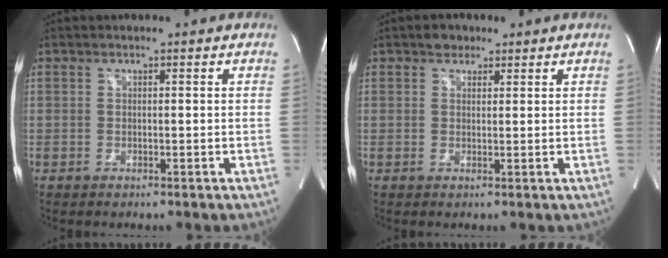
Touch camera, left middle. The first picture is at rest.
{"total": 2.1, "force": [1.4, 1.5, 0.5], "torque": [-0.007, 0.005, 0.020]}